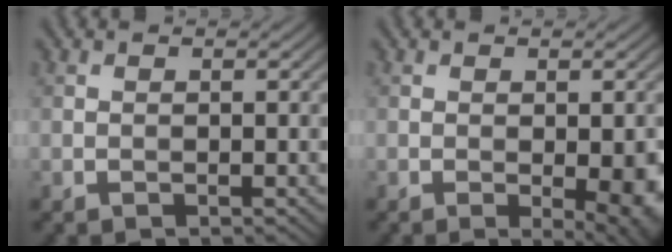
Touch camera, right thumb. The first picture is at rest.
{"total": 4.4, "force": [-0.9, 1.0, 4.2], "torque": [-0.060, -0.009, -0.007]}